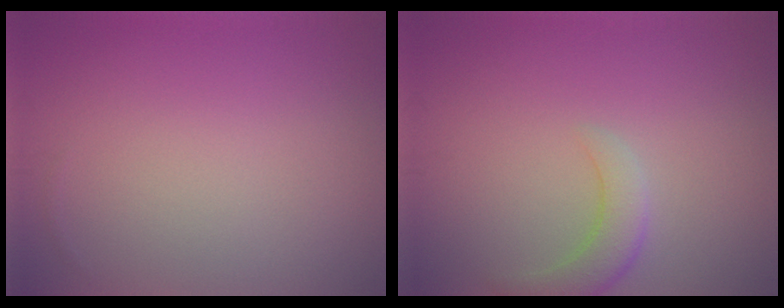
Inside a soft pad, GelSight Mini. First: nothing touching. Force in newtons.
{"total": 2.9, "press": 2.8, "slide": 0.3}